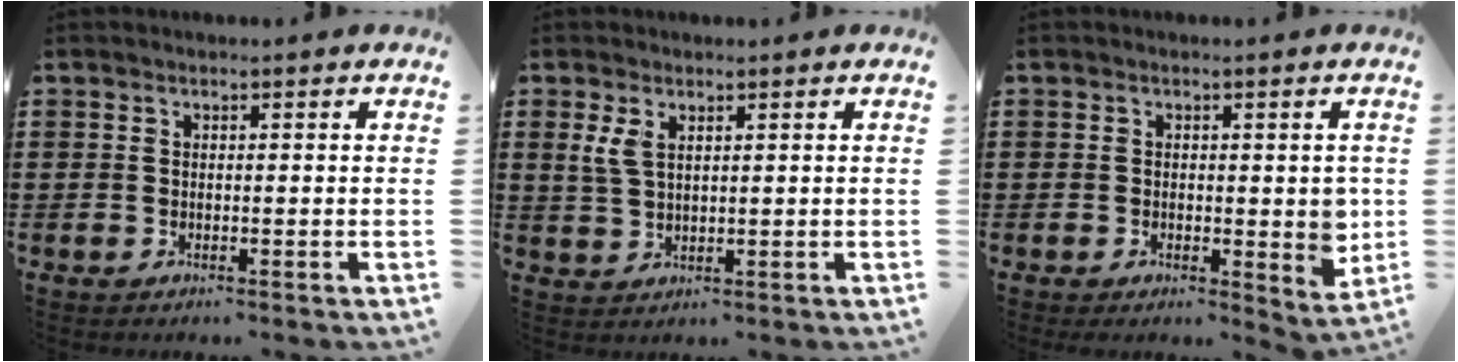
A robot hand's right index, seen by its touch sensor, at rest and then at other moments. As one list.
[{"total": 3.3, "force": [1.6, 1.5, 2.4], "torque": [-0.059, 0.003, 0.026]}, {"total": 2.7, "force": [0.0, 1.6, 2.2], "torque": [-0.030, -0.004, -0.002]}]